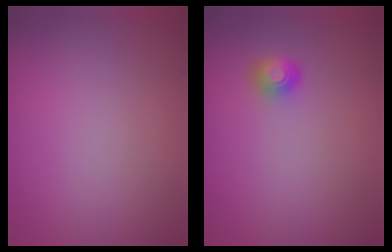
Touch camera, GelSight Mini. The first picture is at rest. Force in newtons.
{"total": 1.6, "press": 1.3, "slide": 0.9}